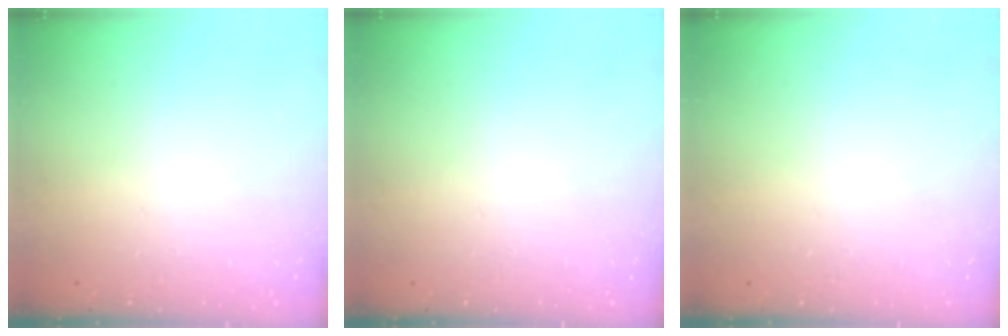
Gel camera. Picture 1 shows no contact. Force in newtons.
{"total": 0.0}
{"total": 0.0}